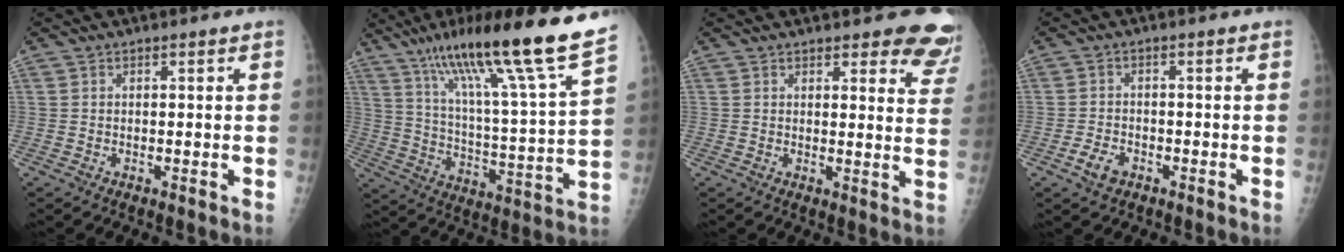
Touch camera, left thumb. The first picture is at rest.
{"total": 22.9, "force": [16.8, 0.7, 15.6], "torque": [-0.237, -0.071, 0.274]}
{"total": 10.1, "force": [8.8, 2.9, 3.9], "torque": [0.001, -0.049, 0.075]}
{"total": 3.4, "force": [-1.9, 2.2, 1.9], "torque": [-0.033, 0.008, -0.032]}